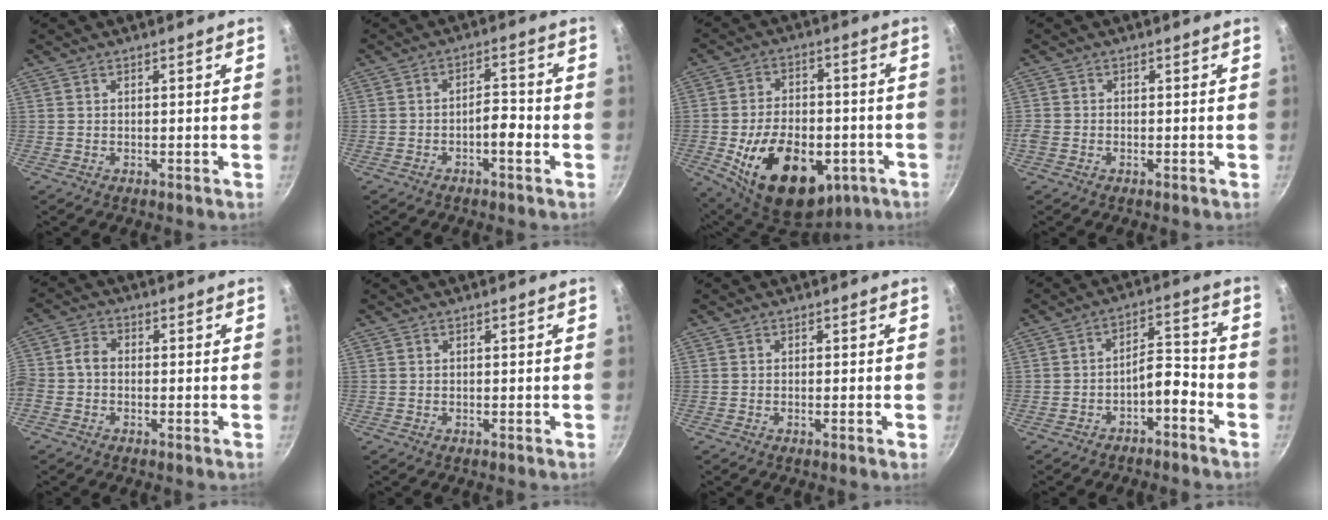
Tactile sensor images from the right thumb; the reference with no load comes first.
{"total": 3.8, "force": [-1.8, 0.9, 3.2], "torque": [-0.057, 0.021, -0.031]}
{"total": 21.8, "force": [-6.8, 13.5, 15.7], "torque": [-0.228, 0.021, -0.088]}
{"total": 1.5, "force": [-0.8, 1.1, 0.7], "torque": [-0.019, 0.001, -0.018]}
{"total": 4.0, "force": [-1.3, 2.9, 2.5], "torque": [-0.059, 0.021, -0.040]}
{"total": 0.0}
{"total": 1.0, "force": [-0.4, -0.1, 0.9], "torque": [-0.018, 0.000, -0.009]}
{"total": 5.9, "force": [-3.5, 2.5, 4.1], "torque": [-0.052, 0.056, -0.051]}